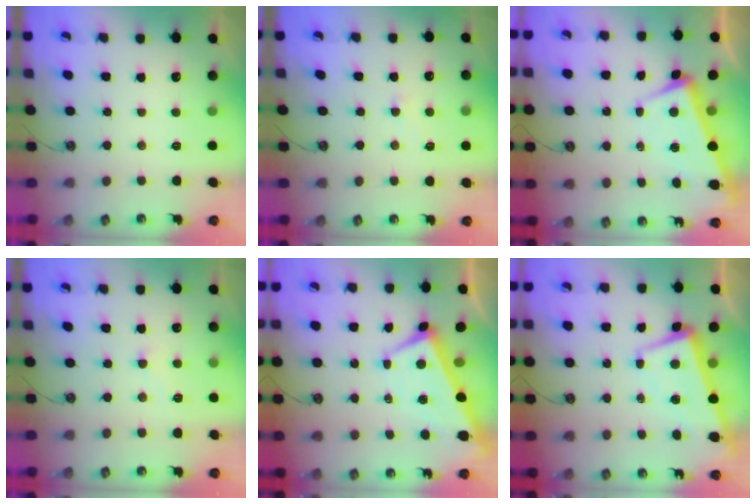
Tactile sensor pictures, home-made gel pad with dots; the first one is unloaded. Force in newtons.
{"total": 1.2, "press": 1.0, "slide": 0.6}
{"total": 3.0, "press": 2.8, "slide": 0.9}
{"total": 2.1, "press": 2.1, "slide": 0.2}
{"total": 0.9, "press": 0.1, "slide": 0.9}
{"total": 1.6, "press": 0.1, "slide": 1.5}